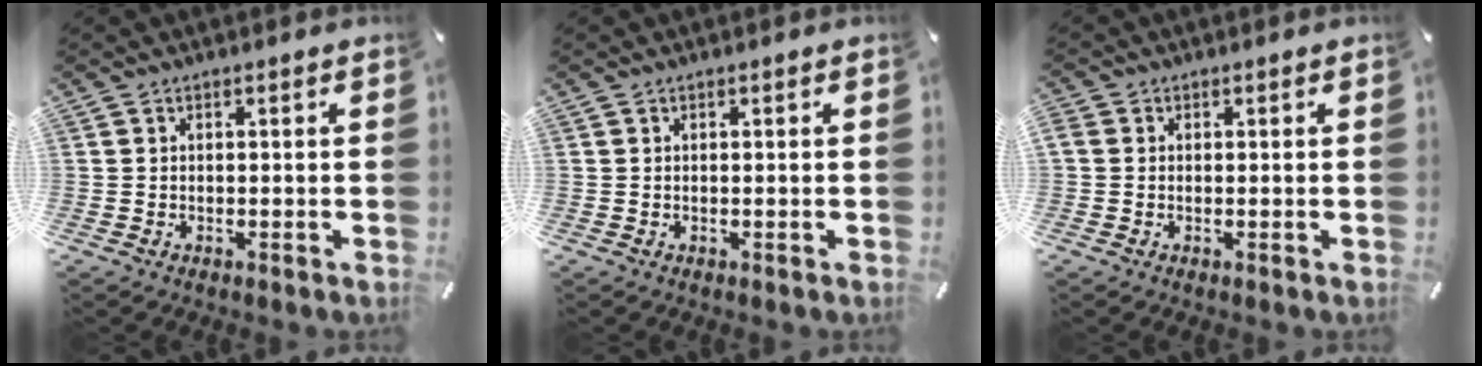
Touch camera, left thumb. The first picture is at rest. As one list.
[{"total": 0.0}, {"total": 1.3, "force": [-0.1, 1.2, 0.4], "torque": [-0.006, 0.007, -0.004]}]